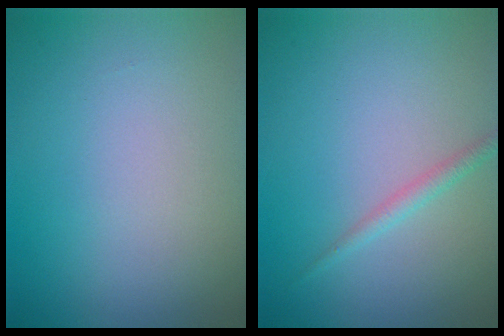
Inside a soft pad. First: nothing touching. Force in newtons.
{"total": 1.3, "press": 1.3, "slide": 0.1}